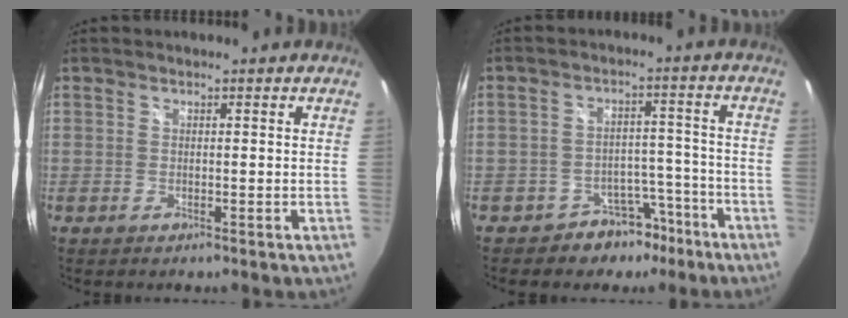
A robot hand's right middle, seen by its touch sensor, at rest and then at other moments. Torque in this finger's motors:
{"motor_torque": [0.71, -1.43, -0.09, -0.02]}